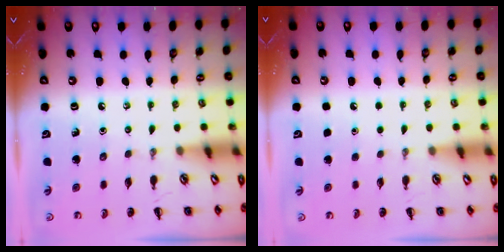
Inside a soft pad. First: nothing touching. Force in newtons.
{"total": 1.6, "press": 1.6, "slide": 0.1}